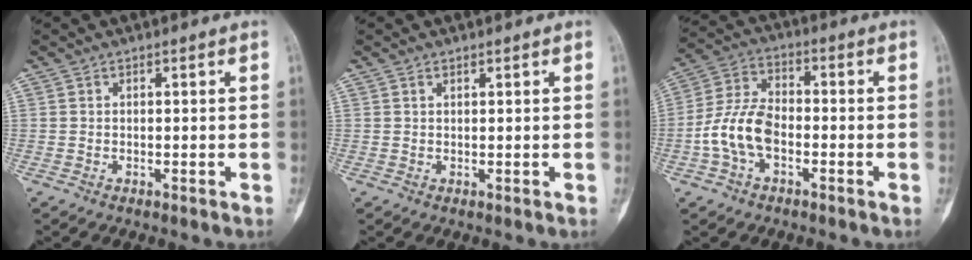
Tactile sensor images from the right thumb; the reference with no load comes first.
{"total": 0.6, "force": [0.4, 0.2, 0.3], "torque": [-0.008, -0.002, 0.008]}
{"total": 9.9, "force": [-2.9, 5.9, 7.4], "torque": [-0.152, 0.033, -0.062]}